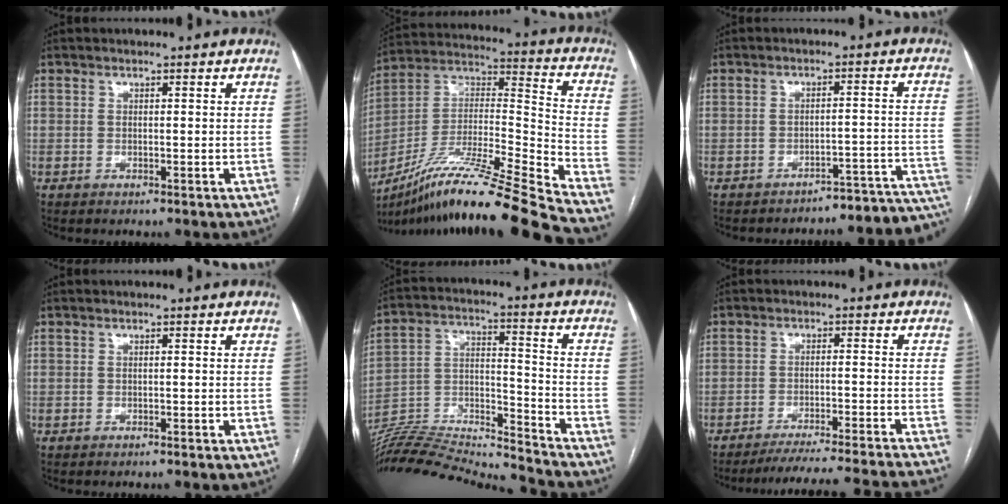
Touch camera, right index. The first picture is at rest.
{"total": 25.3, "force": [-20.6, -1.5, 14.6], "torque": [-0.245, -0.011, -0.364]}
{"total": 15.6, "force": [-15.3, 1.8, 2.1], "torque": [0.031, 0.034, -0.168]}
{"total": 1.7, "force": [-1.6, 0.2, 0.7], "torque": [-0.012, -0.001, -0.018]}
{"total": 24.8, "force": [-23.7, 1.4, 7.5], "torque": [-0.161, 0.006, -0.376]}
{"total": 20.5, "force": [-19.4, -1.5, 6.3], "torque": [-0.050, -0.030, -0.251]}